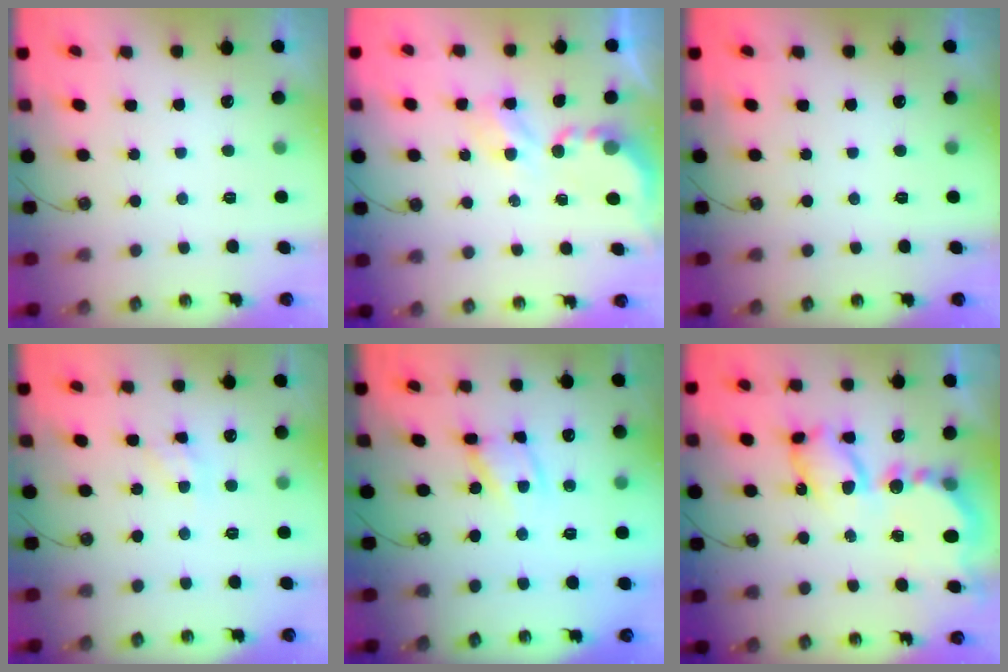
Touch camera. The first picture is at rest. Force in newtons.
{"total": 3.9, "press": 3.9, "slide": 0.1}
{"total": 0.0}
{"total": 6.3, "press": 6.3, "slide": 0.4}
{"total": 10.3, "press": 10.2, "slide": 0.8}
{"total": 12.5, "press": 12.4, "slide": 1.0}